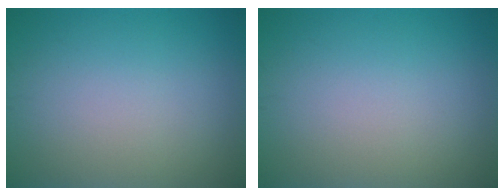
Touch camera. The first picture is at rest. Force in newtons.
{"total": 0.0}